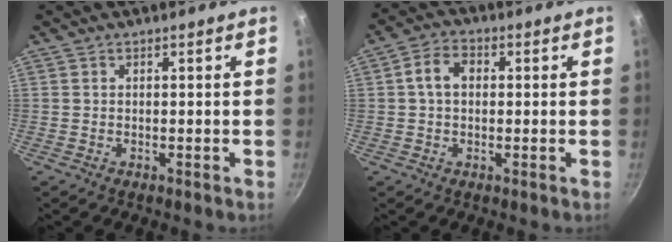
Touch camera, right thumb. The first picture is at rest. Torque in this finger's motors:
{"motor_torque": [0.11, 1.48, 0.73, 0.04, 0.10]}